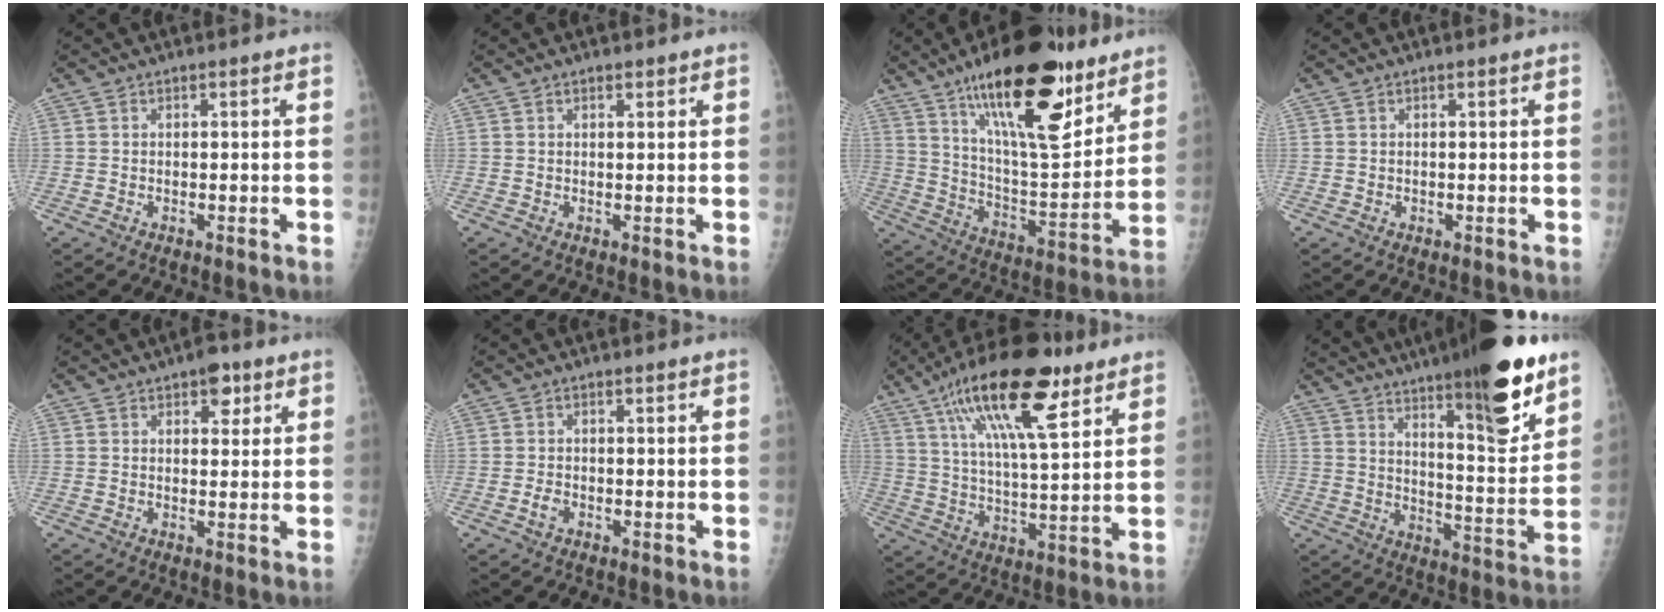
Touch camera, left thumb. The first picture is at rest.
{"total": 1.1, "force": [0.8, 0.6, 0.5], "torque": [-0.002, -0.003, 0.009]}
{"total": 26.0, "force": [16.1, 8.7, 18.5], "torque": [-0.260, -0.067, 0.266]}
{"total": 0.0}
{"total": 4.6, "force": [2.5, 2.5, 2.9], "torque": [-0.014, -0.007, 0.027]}
{"total": 1.5, "force": [-0.7, 1.0, 0.9], "torque": [-0.016, 0.002, -0.014]}
{"total": 20.8, "force": [11.2, 6.7, 16.2], "torque": [-0.264, -0.023, 0.188]}
{"total": 23.2, "force": [14.9, 4.6, 17.1], "torque": [-0.227, -0.073, 0.231]}